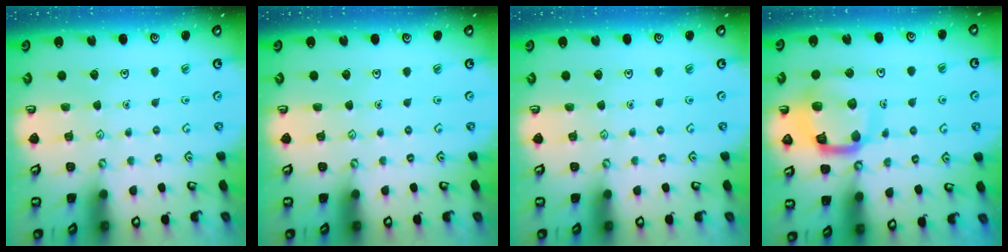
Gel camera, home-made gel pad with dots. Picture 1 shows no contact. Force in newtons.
{"total": 0.0}
{"total": 0.0}
{"total": 13.5, "press": 13.4, "slide": 1.3}